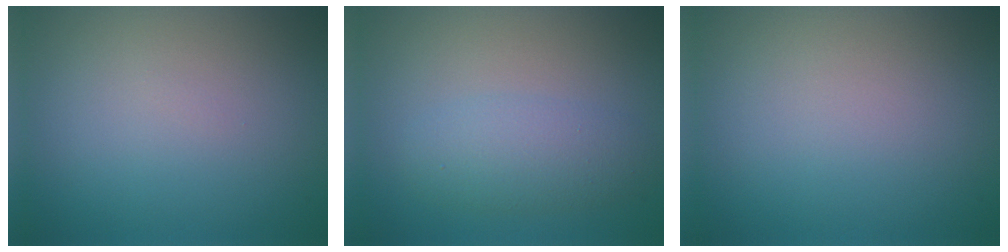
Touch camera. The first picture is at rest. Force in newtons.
{"total": 3.2, "press": 3.2, "slide": 0.1}
{"total": 0.0}